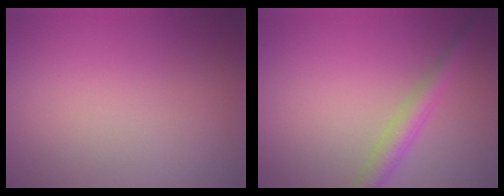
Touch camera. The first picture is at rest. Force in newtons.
{"total": 2.9, "press": 2.9, "slide": 0.1}